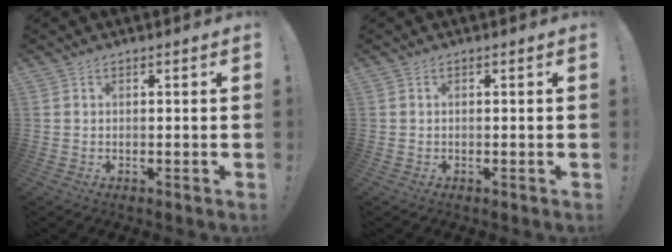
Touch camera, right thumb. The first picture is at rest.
{"total": 0.0}